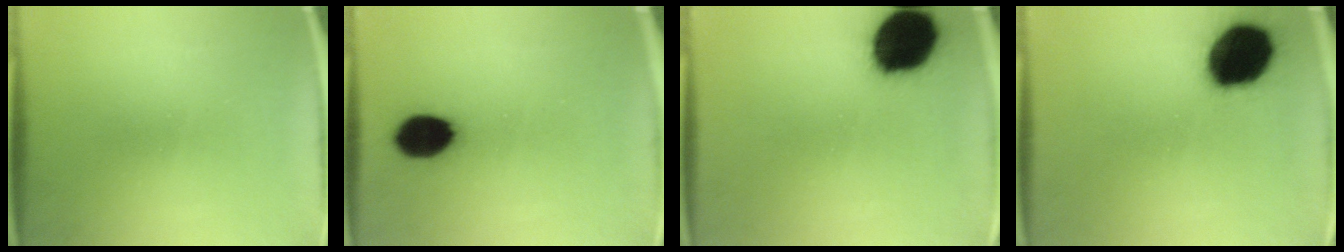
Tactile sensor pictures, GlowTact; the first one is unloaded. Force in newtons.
{"total": 10.1}
{"total": 18.2}
{"total": 19.2}